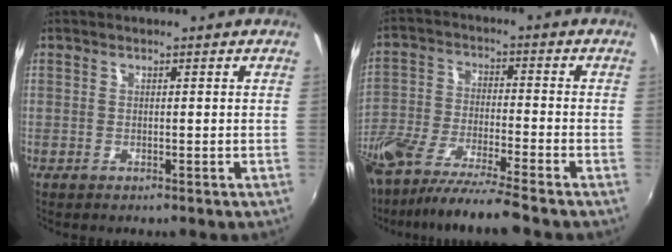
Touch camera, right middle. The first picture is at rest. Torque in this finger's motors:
{"motor_torque": [1.07, -1.07, 0.41, 0.21]}